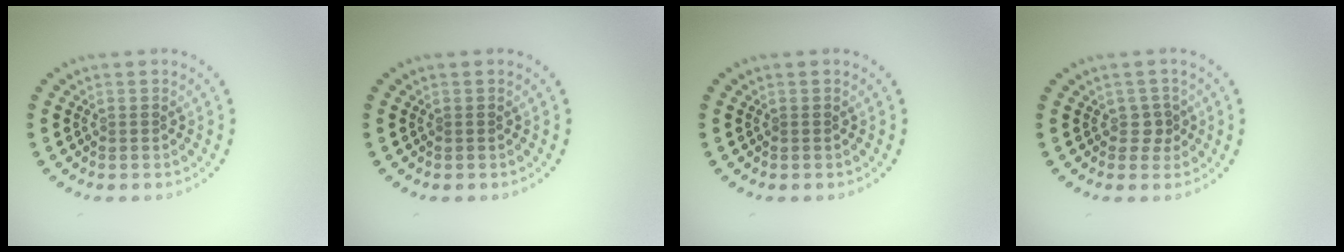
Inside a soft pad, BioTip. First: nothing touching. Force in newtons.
{"total": 0.0}
{"total": 0.0}
{"total": 1.3, "press": 1.1, "slide": 0.7}